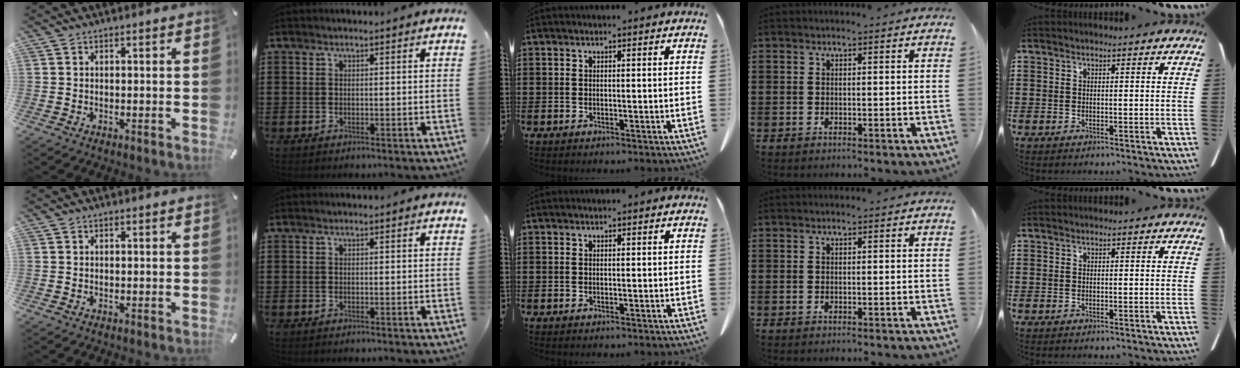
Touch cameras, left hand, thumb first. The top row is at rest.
{}